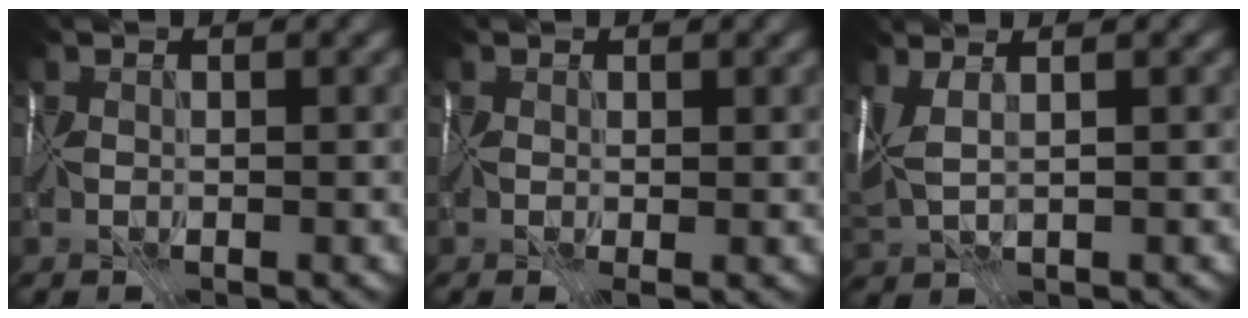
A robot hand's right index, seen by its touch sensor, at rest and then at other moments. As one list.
[{"total": 1.7, "force": [0.0, 0.9, 1.5], "torque": [-0.020, -0.005, 0.001]}, {"total": 3.0, "force": [1.6, 1.0, 2.4], "torque": [-0.059, 0.015, 0.034]}]